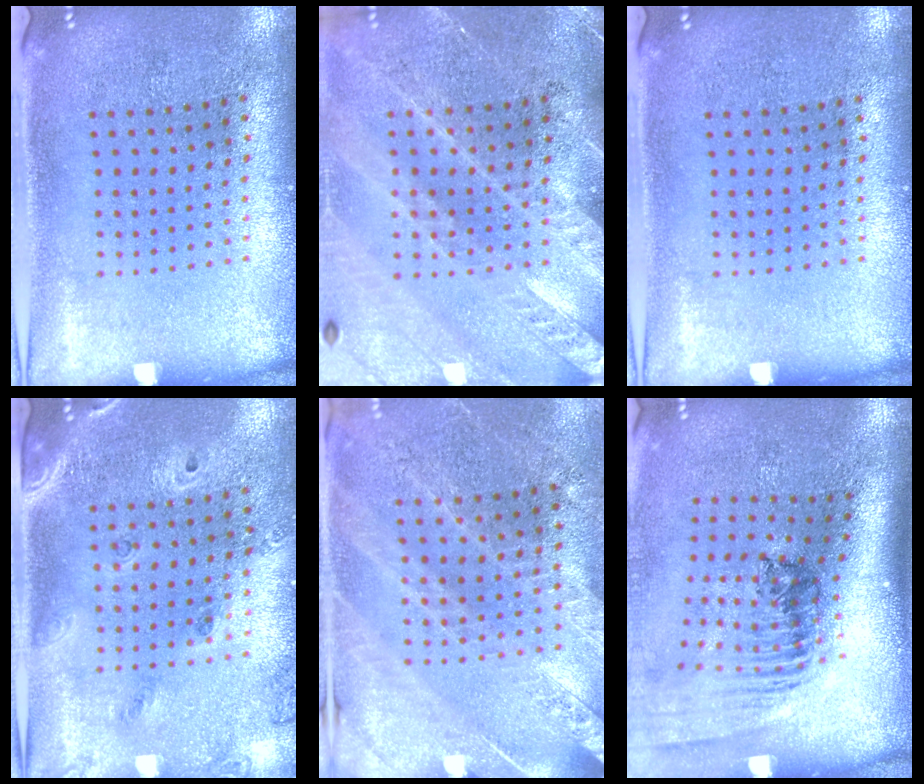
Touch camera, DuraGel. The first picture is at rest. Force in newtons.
{"total": 3.0, "press": 2.6, "slide": 1.4}
{"total": 0.0}
{"total": 1.4, "press": 1.3, "slide": 0.5}
{"total": 2.6, "press": 2.6, "slide": 0.4}
{"total": 2.4, "press": 1.6, "slide": 1.8}